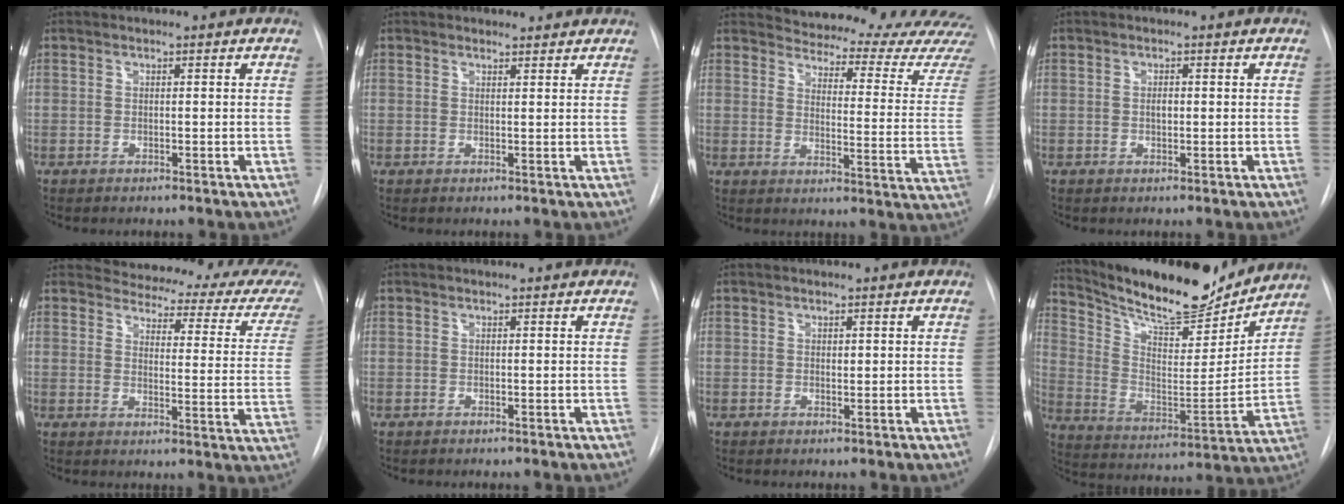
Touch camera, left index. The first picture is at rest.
{"total": 1.6, "force": [1.4, 0.7, -0.2], "torque": [0.000, 0.002, 0.013]}
{"total": 22.2, "force": [21.6, 2.1, 4.7], "torque": [-0.051, -0.136, 0.237]}
{"total": 1.2, "force": [-0.3, 0.6, 0.9], "torque": [-0.016, -0.002, -0.004]}
{"total": 17.2, "force": [16.2, 2.9, 5.0], "torque": [-0.046, -0.077, 0.164]}
{"total": 0.0}
{"total": 0.5, "force": [-0.2, 0.3, 0.4], "torque": [-0.003, -0.005, -0.002]}
{"total": 20.7, "force": [18.6, 4.4, 8.0], "torque": [-0.146, -0.018, 0.293]}